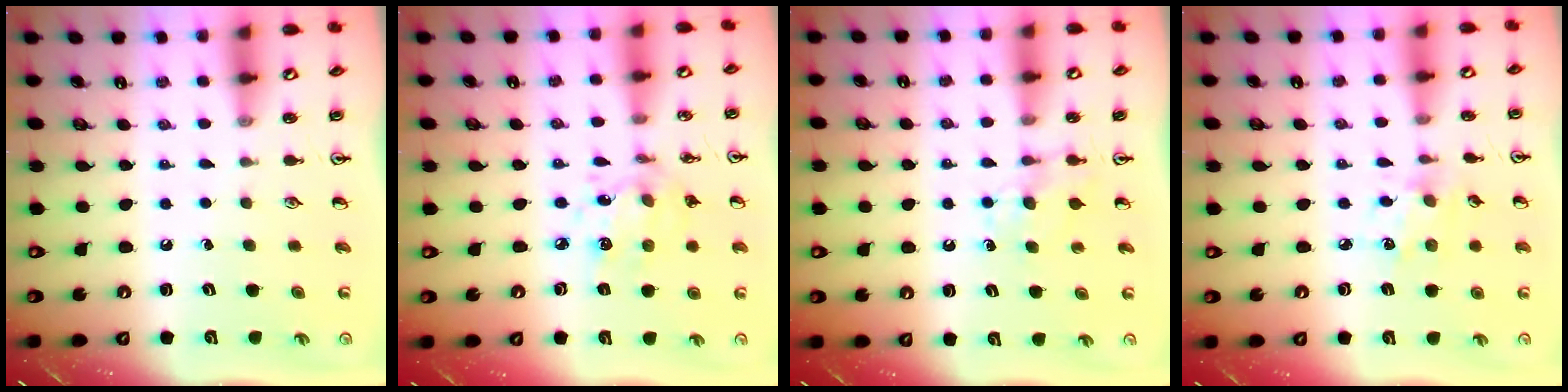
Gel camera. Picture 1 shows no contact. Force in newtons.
{"total": 8.0, "press": 8.0, "slide": 0.5}
{"total": 4.7, "press": 4.7, "slide": 0.5}
{"total": 3.3, "press": 3.2, "slide": 0.6}